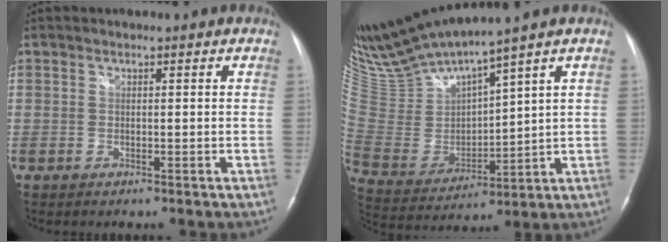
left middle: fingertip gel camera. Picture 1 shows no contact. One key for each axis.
{"total": 14.8, "fx": 13.5, "fy": -0.6, "fz": 6.1, "tx": -0.138, "ty": -0.017, "tz": 0.282}